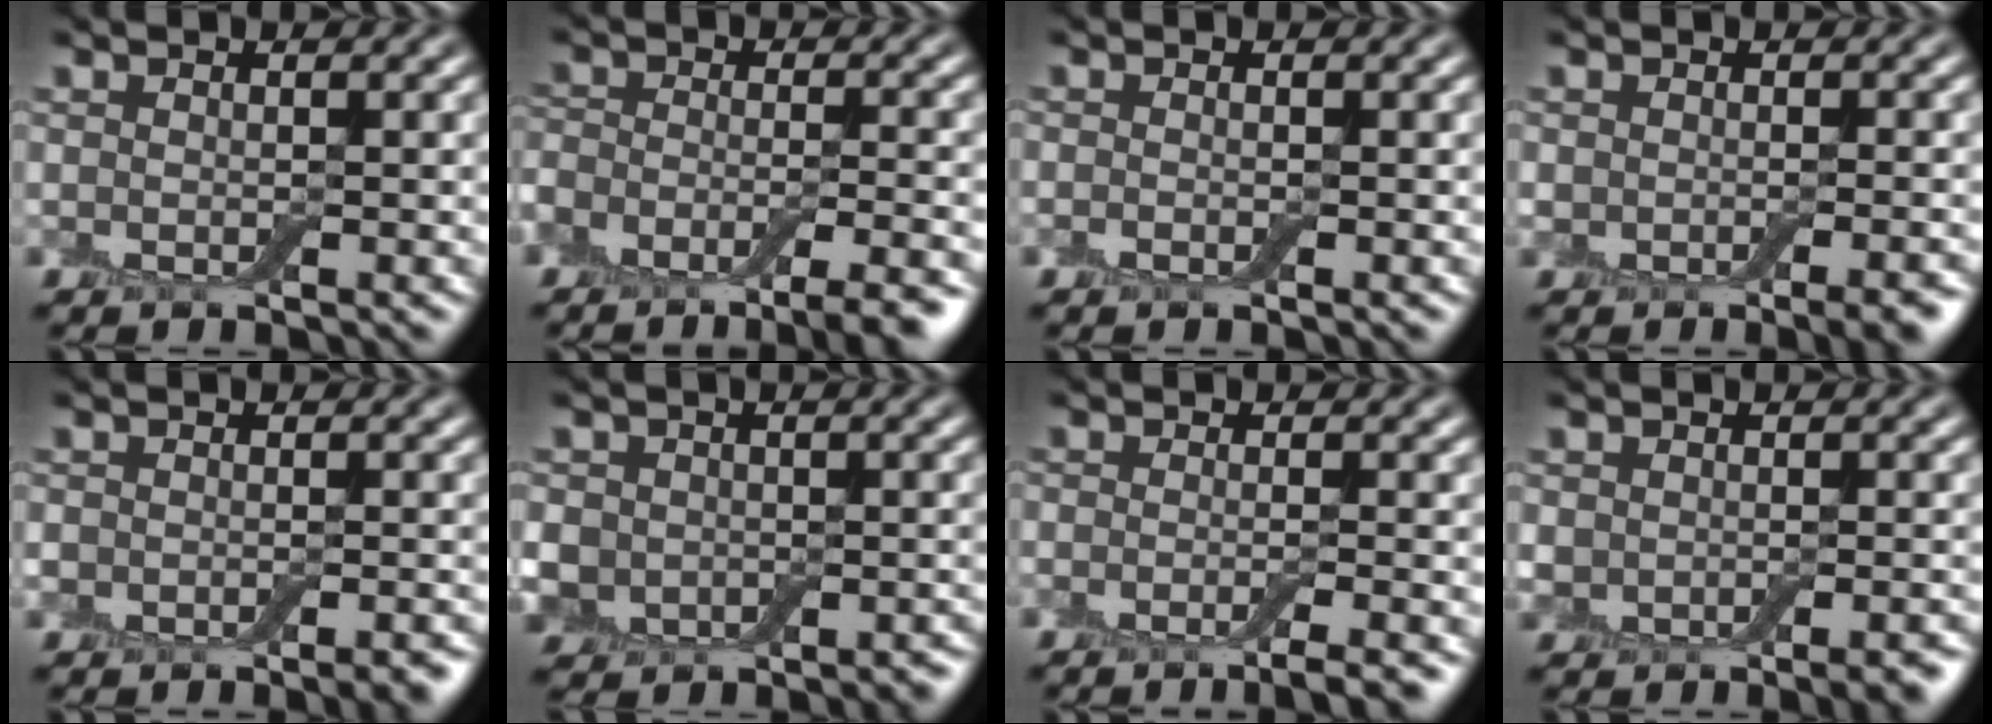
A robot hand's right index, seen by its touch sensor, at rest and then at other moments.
{"total": 8.0, "force": [-6.2, 2.6, 4.2], "torque": [-0.062, -0.005, -0.100]}
{"total": 0.5, "force": [-0.3, 0.3, 0.4], "torque": [-0.008, -0.002, -0.007]}
{"total": 3.6, "force": [-2.1, 1.5, 2.6], "torque": [-0.031, -0.008, -0.022]}
{"total": 3.9, "force": [-2.5, 2.1, 2.1], "torque": [-0.022, 0.005, -0.030]}
{"total": 6.5, "force": [-2.2, 5.6, 2.4], "torque": [-0.042, -0.011, -0.048]}
{"total": 3.3, "force": [-2.0, 0.7, 2.5], "torque": [-0.030, -0.004, -0.039]}
{"total": 3.8, "force": [-1.6, 2.5, 2.5], "torque": [-0.028, -0.012, -0.023]}